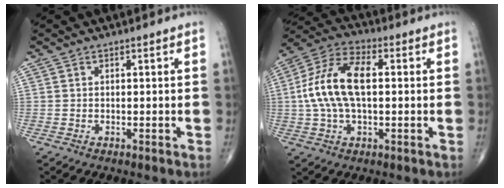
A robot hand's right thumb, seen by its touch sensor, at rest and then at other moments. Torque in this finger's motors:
{"motor_torque": [2.06, 1.96, 1.19, -0.11, 0.18]}